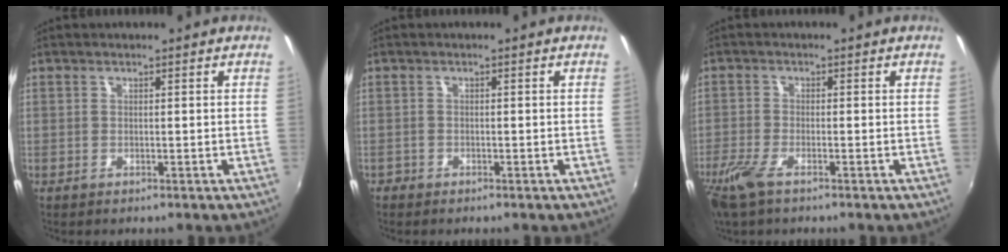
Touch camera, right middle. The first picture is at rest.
{"total": 1.1, "force": [-0.9, 0.7, 0.0], "torque": [-0.006, -0.003, -0.019]}
{"total": 5.7, "force": [-3.9, 1.6, 3.9], "torque": [-0.100, -0.017, -0.078]}